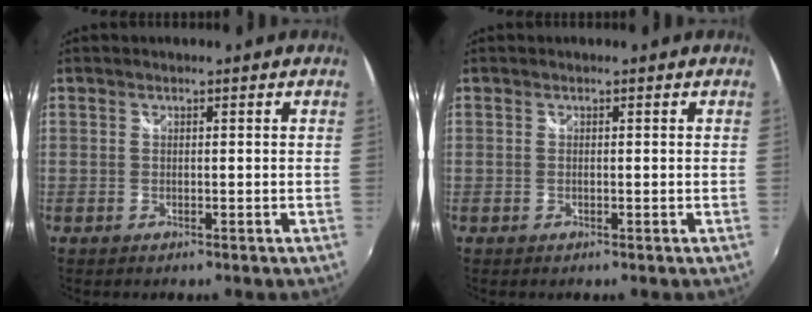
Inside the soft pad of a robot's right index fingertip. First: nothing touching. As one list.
[{"total": 0.0}]